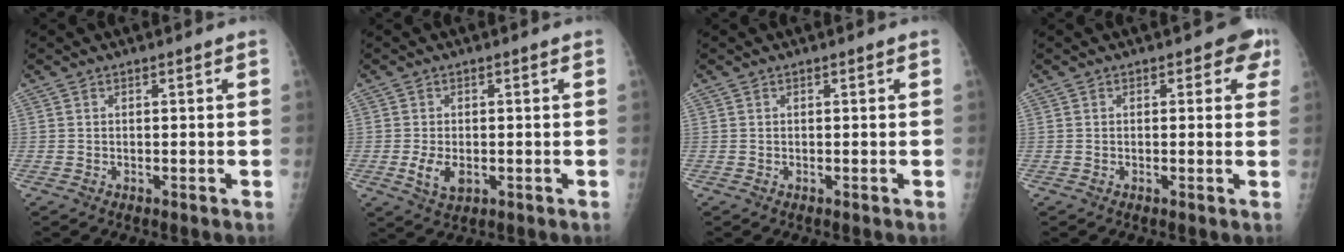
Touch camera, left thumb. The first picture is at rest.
{"total": 4.2, "force": [-0.8, 2.5, 3.2], "torque": [-0.063, -0.008, -0.009]}
{"total": 0.0}
{"total": 3.4, "force": [1.6, 2.1, 2.1], "torque": [0.011, 0.000, 0.008]}